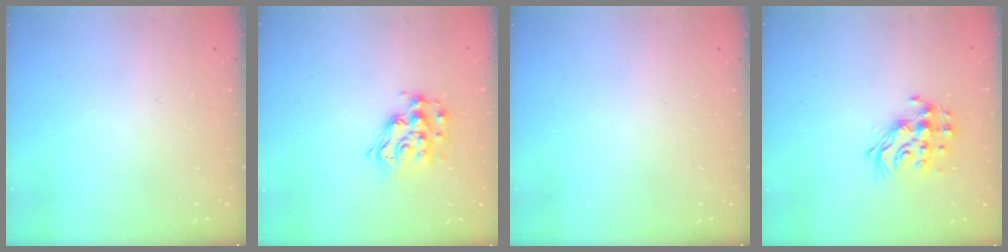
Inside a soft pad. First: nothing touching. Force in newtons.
{"total": 12.7, "press": 12.7, "slide": 0.8}
{"total": 0.0}
{"total": 13.5, "press": 13.5, "slide": 1.3}